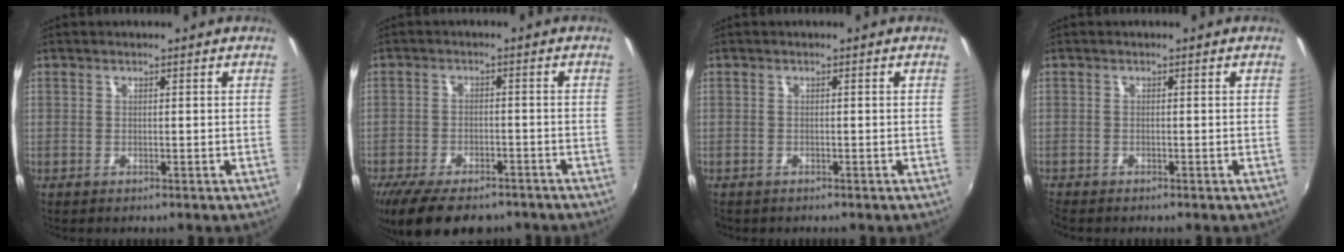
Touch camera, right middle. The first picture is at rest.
{"total": 13.3, "force": [-9.9, 5.7, 6.8], "torque": [-0.152, -0.027, -0.161]}
{"total": 0.9, "force": [-0.7, 0.5, 0.1], "torque": [-0.006, -0.002, -0.012]}
{"total": 1.4, "force": [-1.4, 0.3, 0.2], "torque": [-0.008, -0.009, -0.030]}